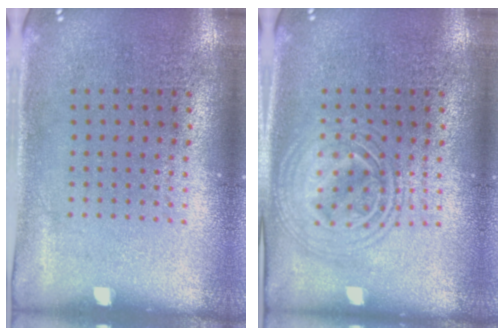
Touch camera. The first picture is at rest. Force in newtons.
{"total": 2.9, "press": 2.9, "slide": 0.4}